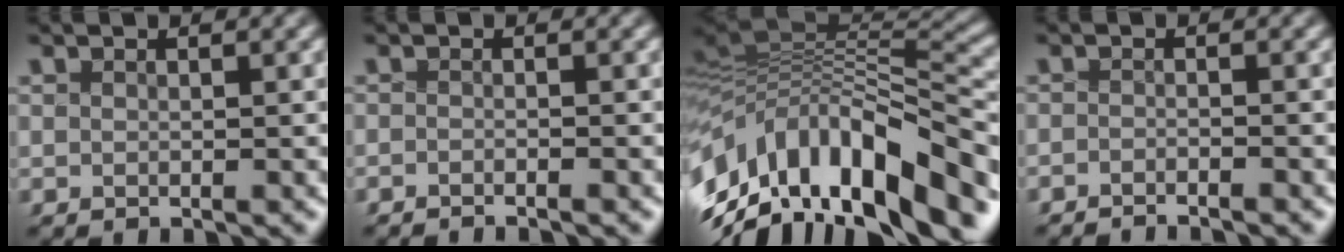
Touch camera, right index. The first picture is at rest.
{"total": 1.6, "force": [-1.6, 0.0, -0.2], "torque": [0.003, 0.001, -0.032]}
{"total": 16.9, "force": [-7.7, 10.5, 10.7], "torque": [-0.190, -0.019, -0.109]}
{"total": 2.6, "force": [-2.6, 0.0, -0.3], "torque": [0.005, -0.002, -0.049]}